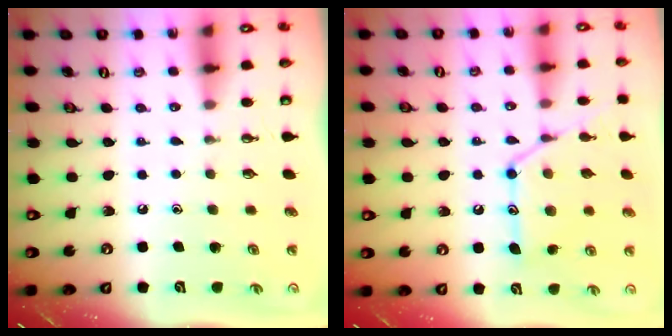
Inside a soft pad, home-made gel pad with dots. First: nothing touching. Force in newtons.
{"total": 15.1, "press": 15.1, "slide": 1.3}